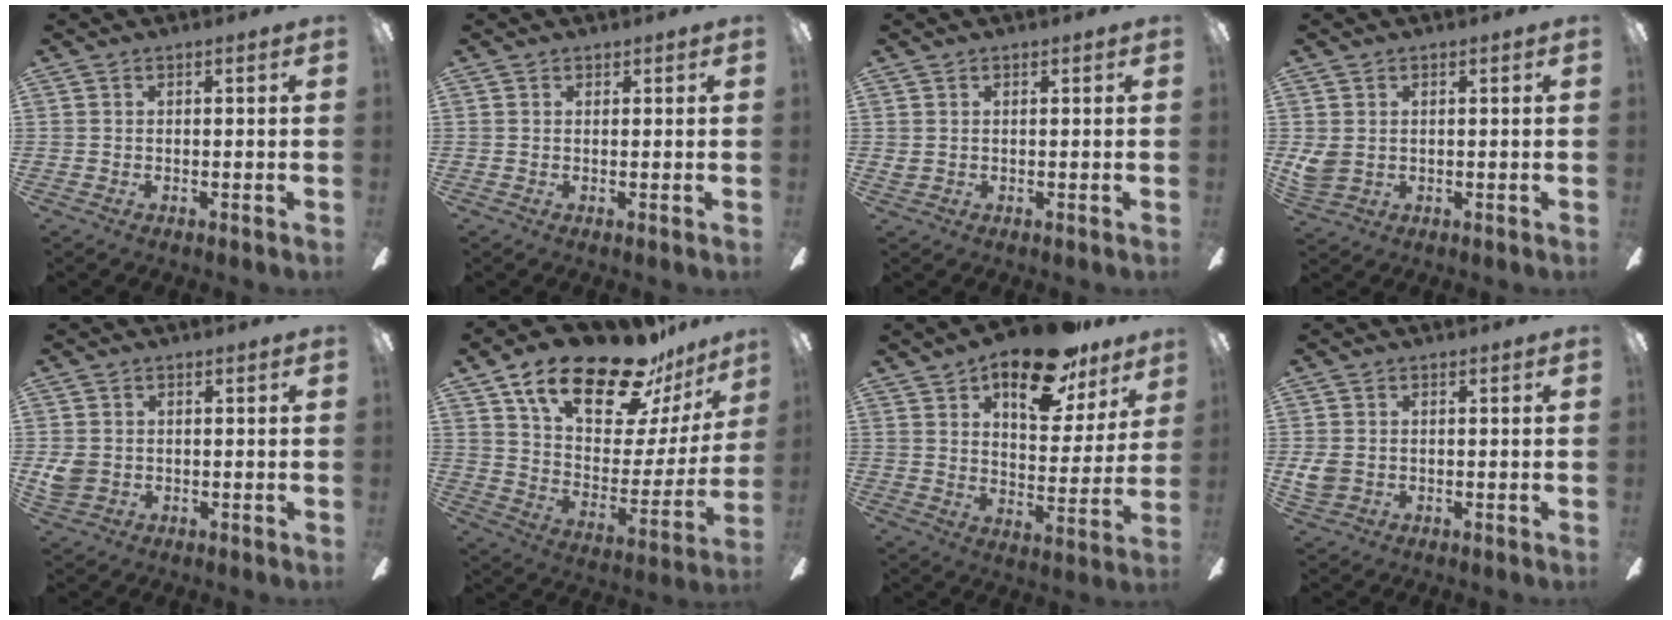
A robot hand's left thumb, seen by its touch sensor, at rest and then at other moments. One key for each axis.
{"total": 0.8, "fx": 0.6, "fy": 0.4, "fz": 0.0, "tx": -0.001, "ty": 0.001, "tz": 0.012}
{"total": 1.1, "fx": 0.6, "fy": 0.8, "fz": 0.3, "tx": -0.007, "ty": 0.004, "tz": 0.010}
{"total": 4.0, "fx": 1.1, "fy": 3.3, "fz": 2.1, "tx": -0.039, "ty": 0.001, "tz": 0.023}
{"total": 4.1, "fx": 0.2, "fy": 3.7, "fz": 1.7, "tx": -0.024, "ty": 0.002, "tz": 0.003}
{"total": 24.8, "fx": 17.3, "fy": 10.1, "fz": 14.6, "tx": -0.239, "ty": -0.101, "tz": 0.296}
{"total": 19.5, "fx": 13.1, "fy": 8.8, "fz": 11.5, "tx": -0.168, "ty": -0.067, "tz": 0.217}
{"total": 4.1, "fx": 0.2, "fy": 3.5, "fz": 2.2, "tx": -0.045, "ty": 0.001, "tz": 0.002}